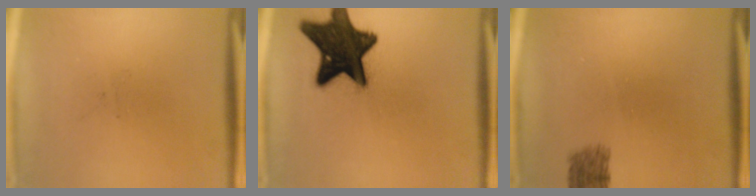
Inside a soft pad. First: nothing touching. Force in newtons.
{"total": 17.4}
{"total": 2.5}